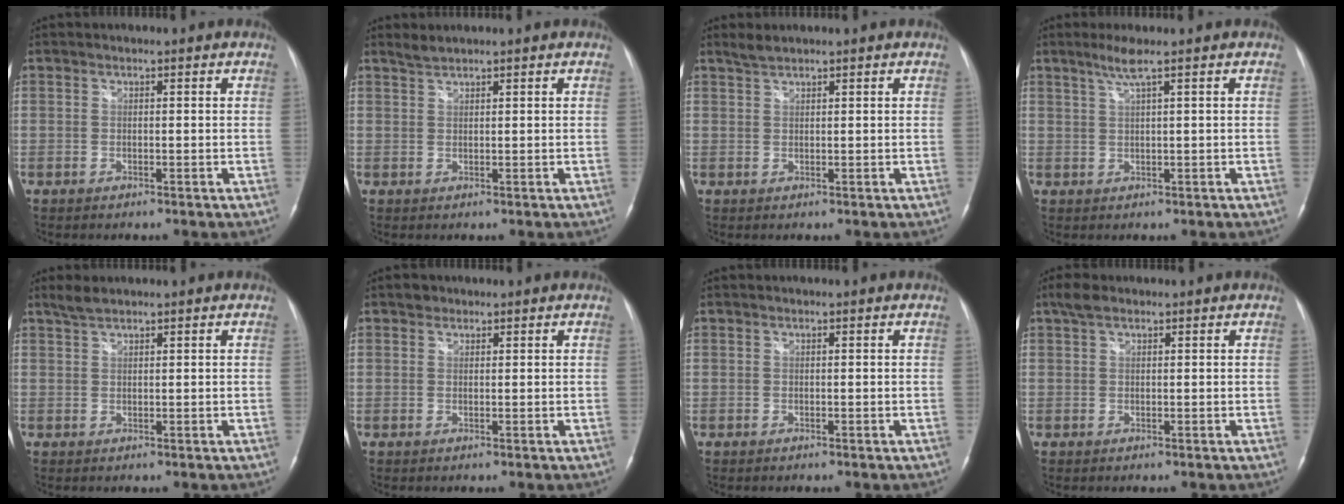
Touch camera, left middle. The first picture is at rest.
{"total": 1.3, "force": [1.3, -0.2, 0.2], "torque": [-0.007, 0.004, 0.031]}
{"total": 1.6, "force": [1.5, 0.0, 0.5], "torque": [-0.015, 0.005, 0.035]}
{"total": 2.6, "force": [1.6, -0.5, 2.1], "torque": [-0.048, 0.001, 0.034]}
{"total": 2.0, "force": [1.8, 0.2, 0.9], "torque": [-0.026, 0.007, 0.039]}
{"total": 1.2, "force": [0.9, 0.8, 0.1], "torque": [0.000, 0.004, 0.011]}
{"total": 0.0}
{"total": 2.3, "force": [1.6, 0.9, 1.3], "torque": [-0.032, 0.017, 0.032]}